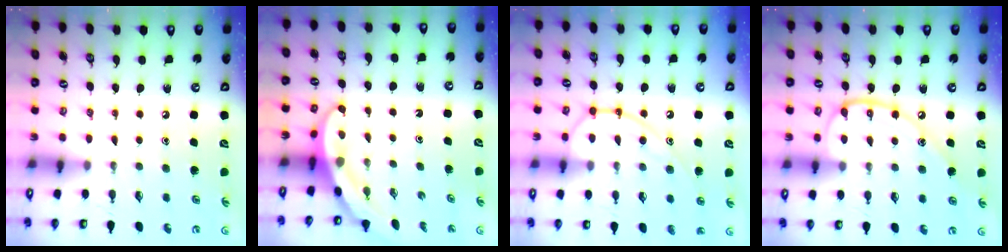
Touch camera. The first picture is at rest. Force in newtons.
{"total": 3.7, "press": 3.7, "slide": 0.4}
{"total": 12.3, "press": 12.3, "slide": 0.8}
{"total": 14.4, "press": 14.3, "slide": 1.6}